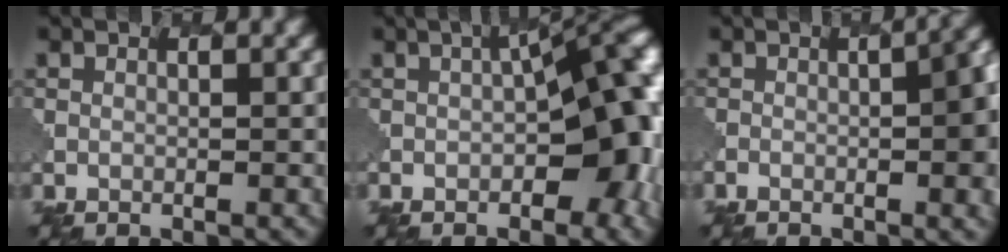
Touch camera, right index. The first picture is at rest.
{"total": 9.2, "force": [-1.9, 4.1, 8.0], "torque": [-0.075, 0.013, -0.037]}
{"total": 7.8, "force": [-1.1, 3.0, 7.1], "torque": [-0.058, 0.009, -0.021]}